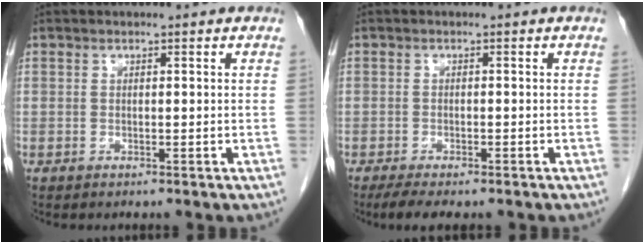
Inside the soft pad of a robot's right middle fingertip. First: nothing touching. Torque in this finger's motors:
{"motor_torque": [0.43, -0.20, -0.01, 0.00]}